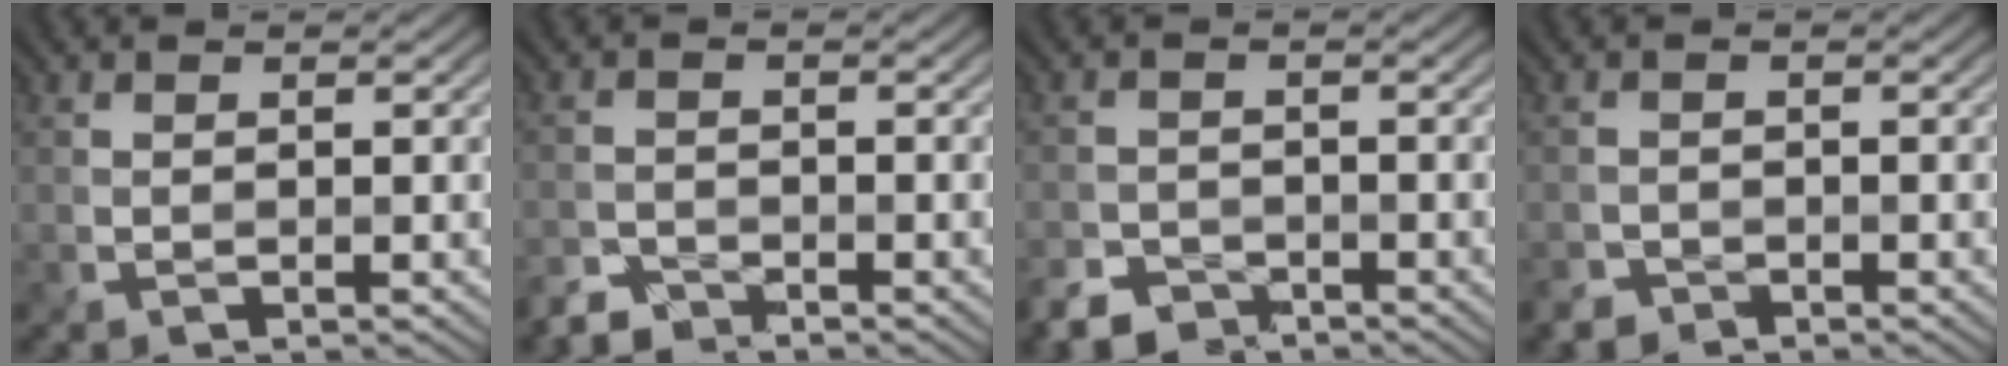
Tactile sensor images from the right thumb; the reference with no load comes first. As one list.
[{"total": 2.6, "force": [-2.6, 0.3, 0.0], "torque": [0.000, -0.005, -0.057]}, {"total": 3.5, "force": [-3.1, 1.6, 0.6], "torque": [-0.010, -0.008, -0.064]}, {"total": 1.8, "force": [-1.7, 0.8, -0.1], "torque": [0.002, -0.005, -0.036]}]